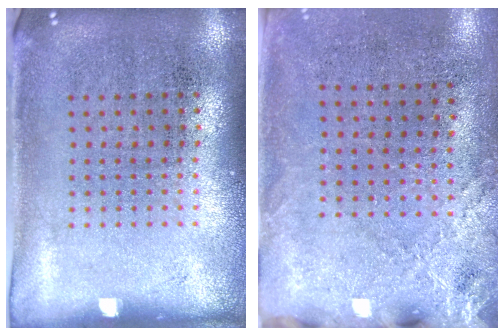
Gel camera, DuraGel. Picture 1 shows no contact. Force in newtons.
{"total": 2.4, "press": 2.1, "slide": 1.2}